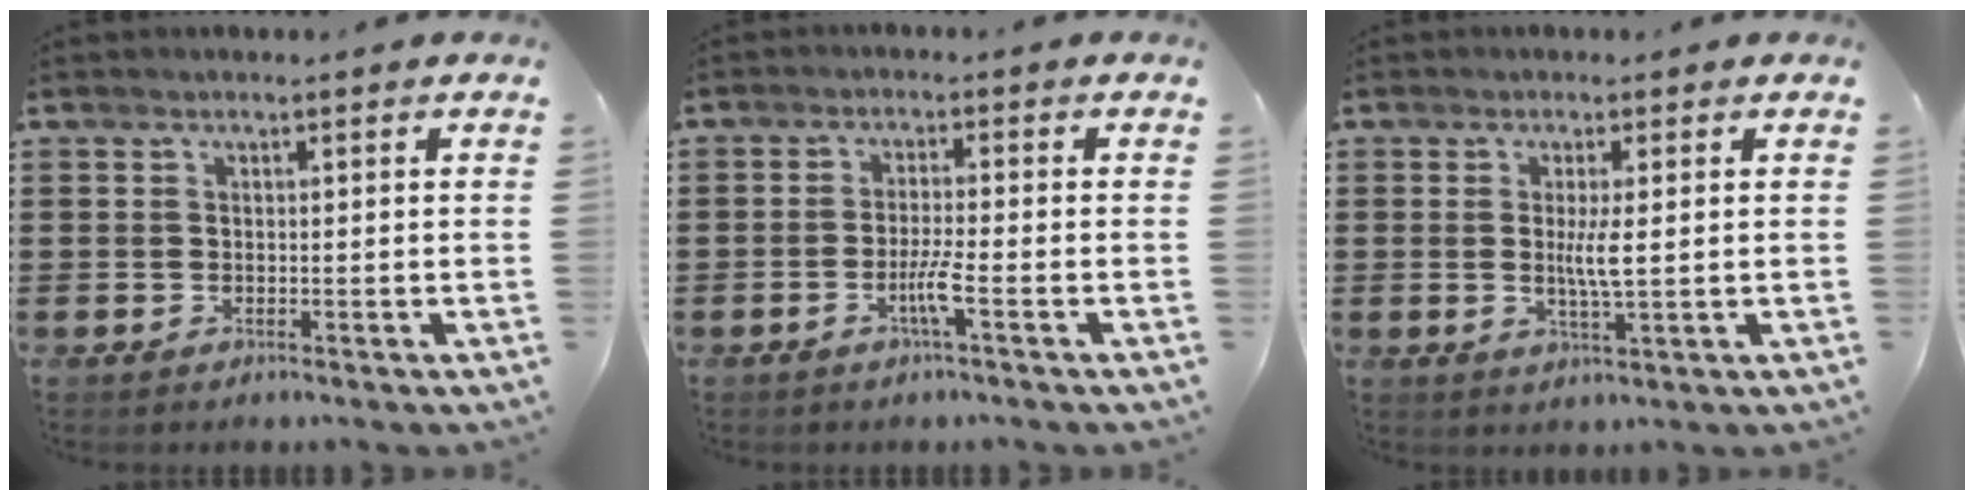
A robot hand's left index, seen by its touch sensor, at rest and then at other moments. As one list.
[{"total": 3.8, "force": [-1.8, 0.0, 3.4], "torque": [-0.066, -0.005, -0.036]}, {"total": 3.9, "force": [0.4, 0.4, 3.8], "torque": [-0.073, -0.002, 0.005]}]